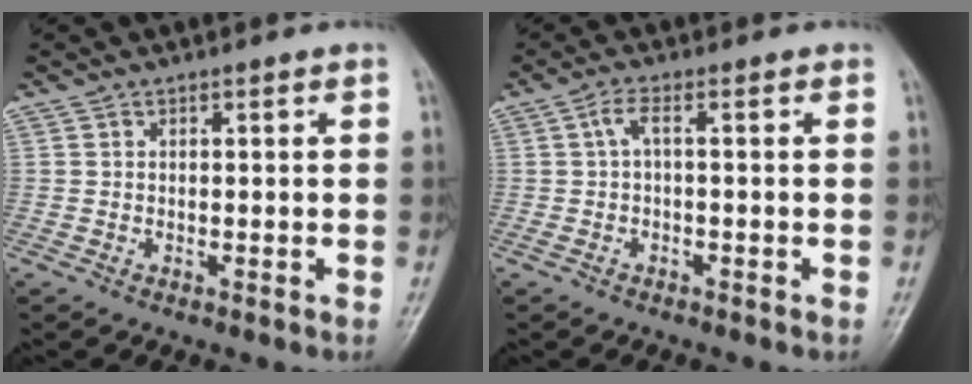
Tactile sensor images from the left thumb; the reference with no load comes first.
{"total": 2.9, "force": [0.1, 0.5, 2.8], "torque": [-0.075, 0.013, 0.002]}